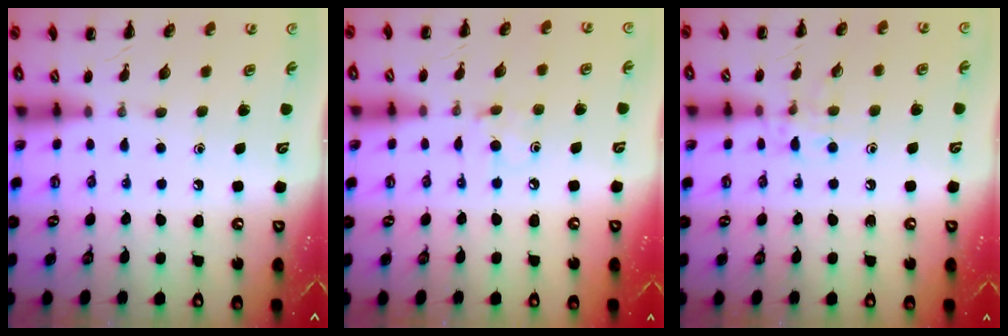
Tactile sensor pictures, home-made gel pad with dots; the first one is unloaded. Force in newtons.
{"total": 5.3, "press": 5.1, "slide": 1.3}
{"total": 7.9, "press": 7.7, "slide": 1.7}